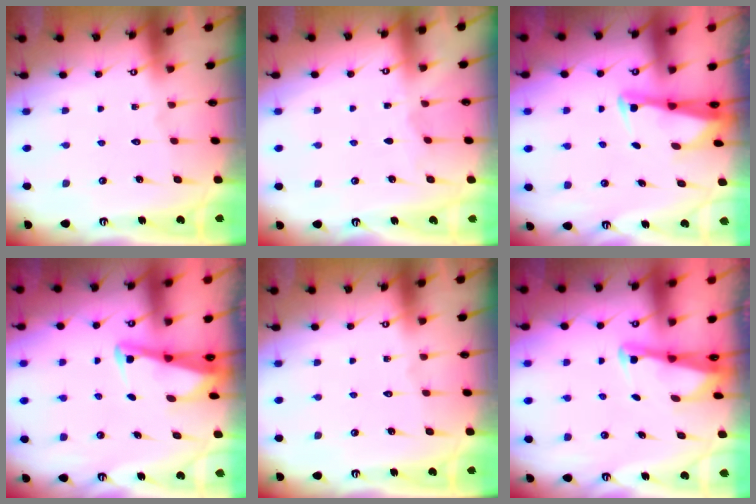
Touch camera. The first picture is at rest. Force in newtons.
{"total": 3.0, "press": 3.0, "slide": 0.4}
{"total": 2.4, "press": 2.4, "slide": 0.5}
{"total": 2.5, "press": 2.5, "slide": 0.2}
{"total": 0.0}
{"total": 2.6, "press": 2.6, "slide": 0.2}